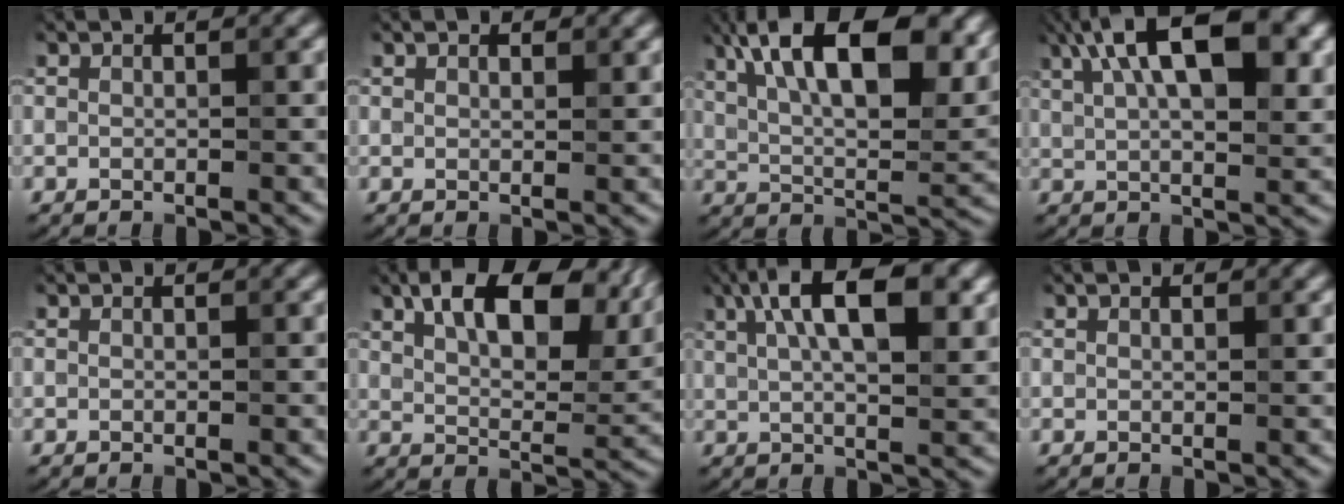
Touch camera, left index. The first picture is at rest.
{"total": 0.9, "force": [0.6, 0.4, 0.5], "torque": [-0.007, 0.000, 0.012]}
{"total": 16.6, "force": [7.9, 6.5, 13.1], "torque": [-0.195, 0.029, 0.114]}
{"total": 12.9, "force": [5.4, 5.6, 10.3], "torque": [-0.142, 0.028, 0.065]}
{"total": 0.0}
{"total": 10.7, "force": [4.7, 4.9, 8.2], "torque": [-0.127, 0.011, 0.079]}
{"total": 10.7, "force": [4.0, 4.0, 9.1], "torque": [-0.129, 0.018, 0.050]}
{"total": 0.6, "force": [0.4, 0.2, 0.3], "torque": [-0.005, 0.000, 0.008]}